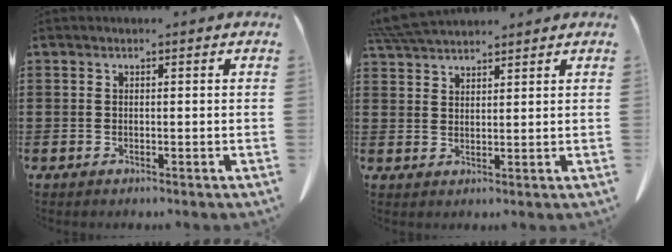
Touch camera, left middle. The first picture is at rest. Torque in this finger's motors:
{"motor_torque": [0.70, 0.28, 0.19, 0.05]}